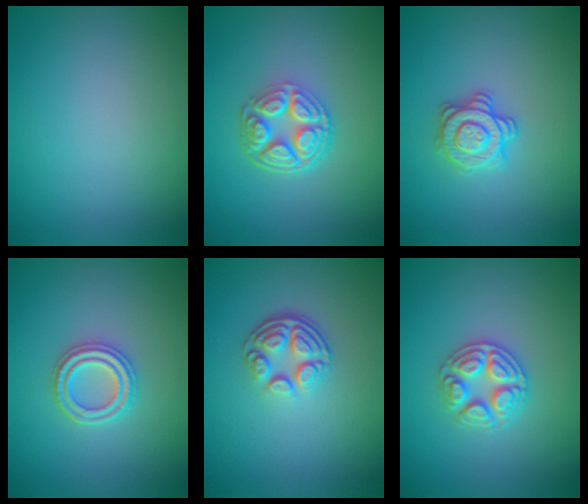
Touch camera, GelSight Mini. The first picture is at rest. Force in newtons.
{"total": 5.0, "press": 3.7, "slide": 3.3}
{"total": 2.8, "press": 2.7, "slide": 0.9}
{"total": 2.4, "press": 2.4, "slide": 0.4}
{"total": 3.8, "press": 2.7, "slide": 2.8}
{"total": 3.2, "press": 3.1, "slide": 0.4}